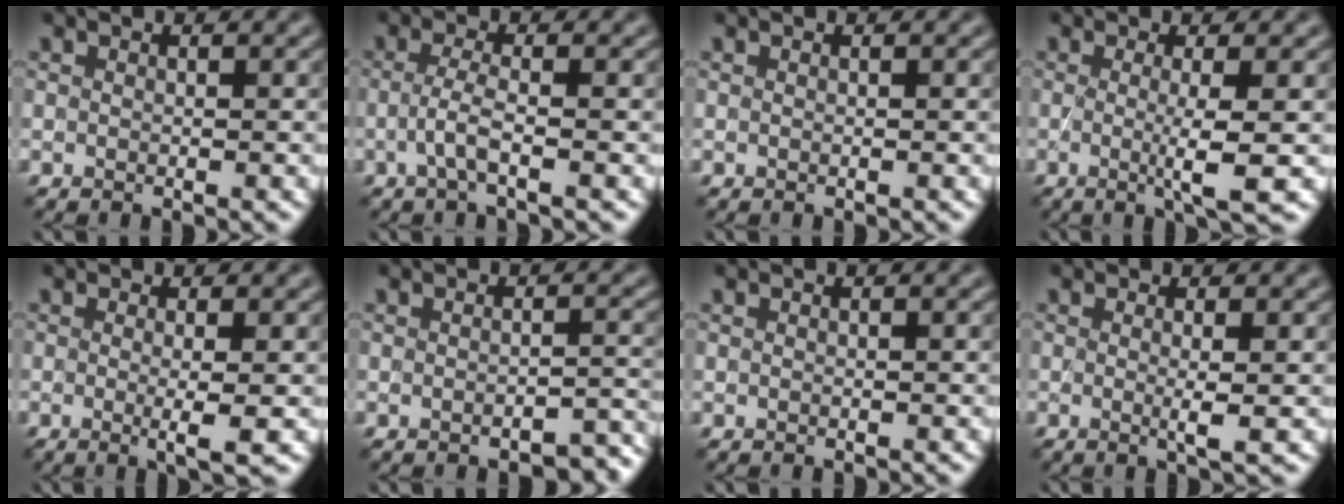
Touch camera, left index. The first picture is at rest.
{"total": 2.0, "force": [-0.7, 0.4, 1.9], "torque": [-0.043, 0.004, -0.023]}
{"total": 0.0}
{"total": 3.6, "force": [-0.1, 0.6, 3.5], "torque": [-0.059, -0.011, -0.006]}
{"total": 2.9, "force": [-0.1, 0.6, 2.8], "torque": [-0.044, -0.008, -0.005]}
{"total": 2.6, "force": [-2.0, 0.7, 1.5], "torque": [-0.022, 0.001, -0.023]}
{"total": 0.0}
{"total": 2.0, "force": [0.1, 0.4, 2.0], "torque": [-0.035, -0.006, -0.006]}